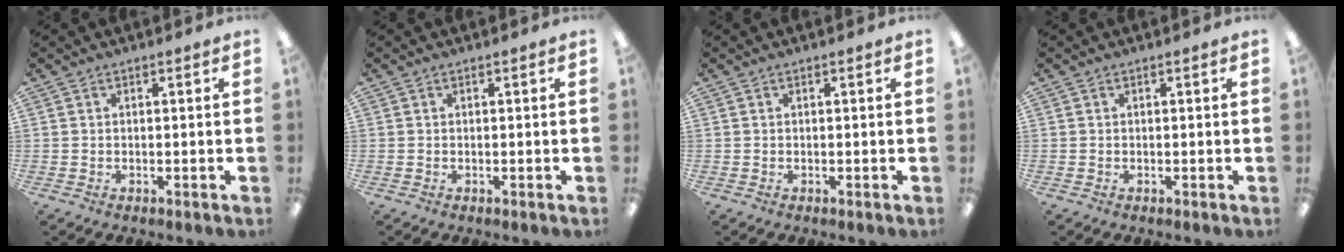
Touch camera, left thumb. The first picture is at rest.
{"total": 0.0}
{"total": 0.0}
{"total": 0.0}